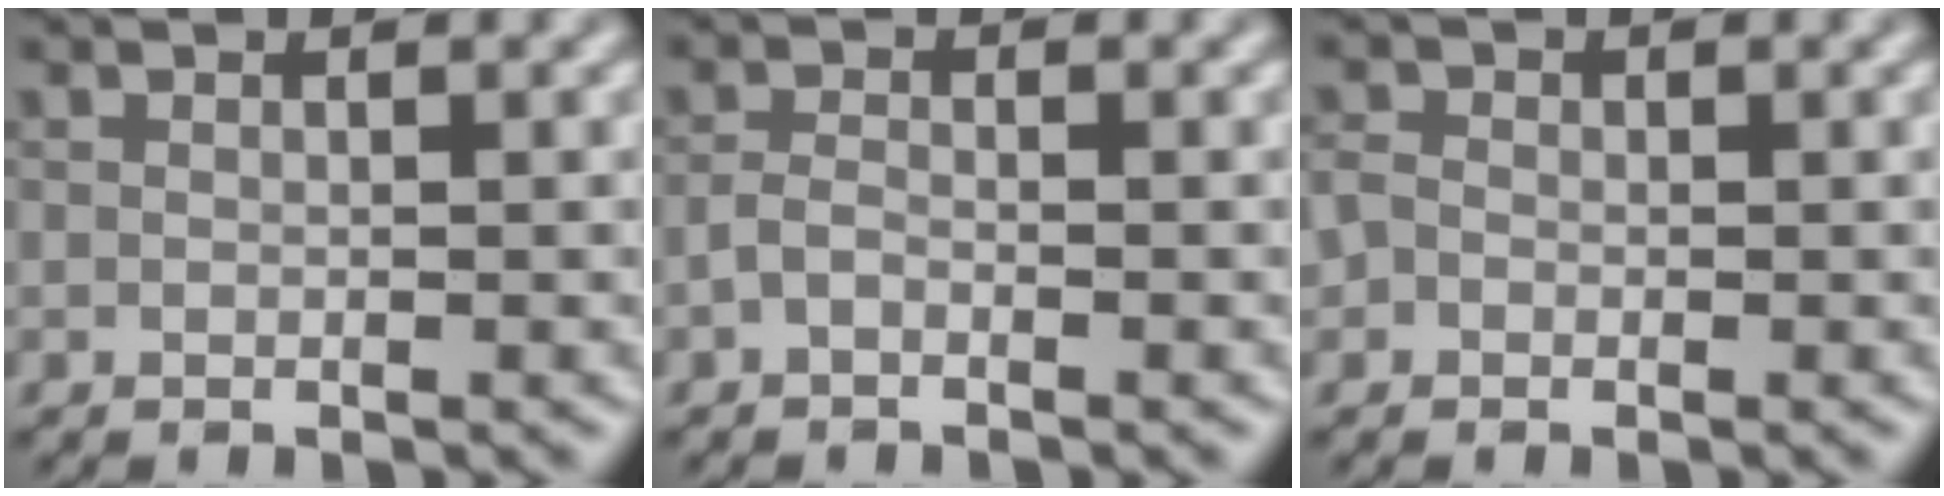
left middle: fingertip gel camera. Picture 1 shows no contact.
{"total": 1.1, "force": [-0.7, 0.5, 0.7], "torque": [-0.016, 0.002, -0.018]}
{"total": 1.3, "force": [-0.4, 1.1, 0.4], "torque": [-0.003, 0.000, -0.014]}